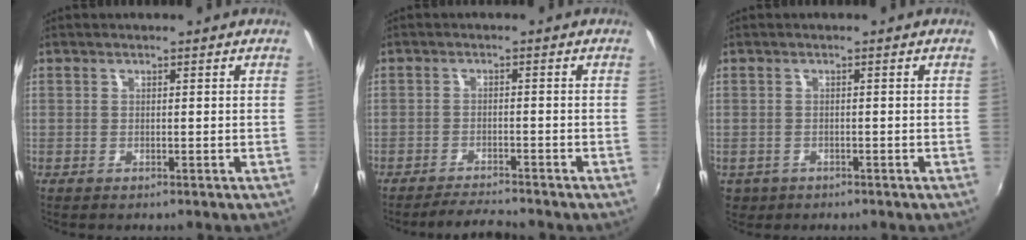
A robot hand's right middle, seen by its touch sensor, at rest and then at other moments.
{"total": 4.4, "force": [-4.3, 0.0, 1.0], "torque": [-0.041, -0.008, -0.073]}
{"total": 3.6, "force": [-1.3, 3.1, 1.4], "torque": [-0.036, -0.007, -0.015]}